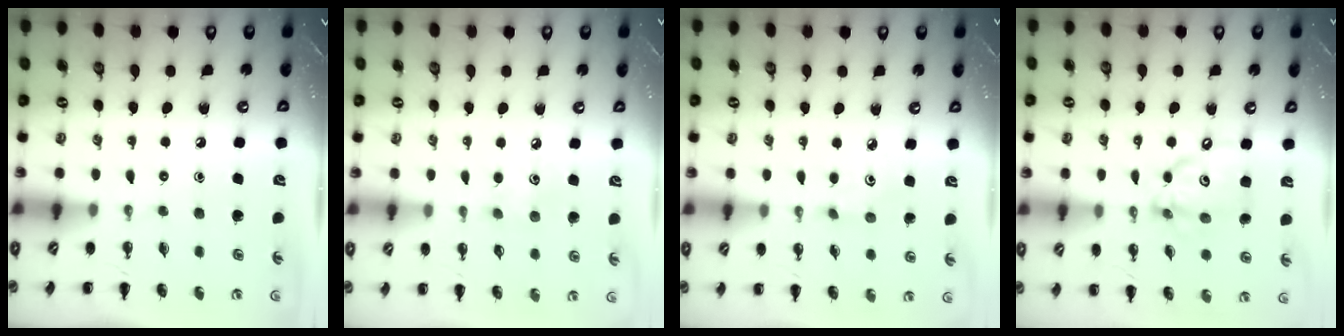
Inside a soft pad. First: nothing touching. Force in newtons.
{"total": 3.9, "press": 3.7, "slide": 0.9}
{"total": 2.8, "press": 2.7, "slide": 0.7}
{"total": 11.1, "press": 10.9, "slide": 2.1}